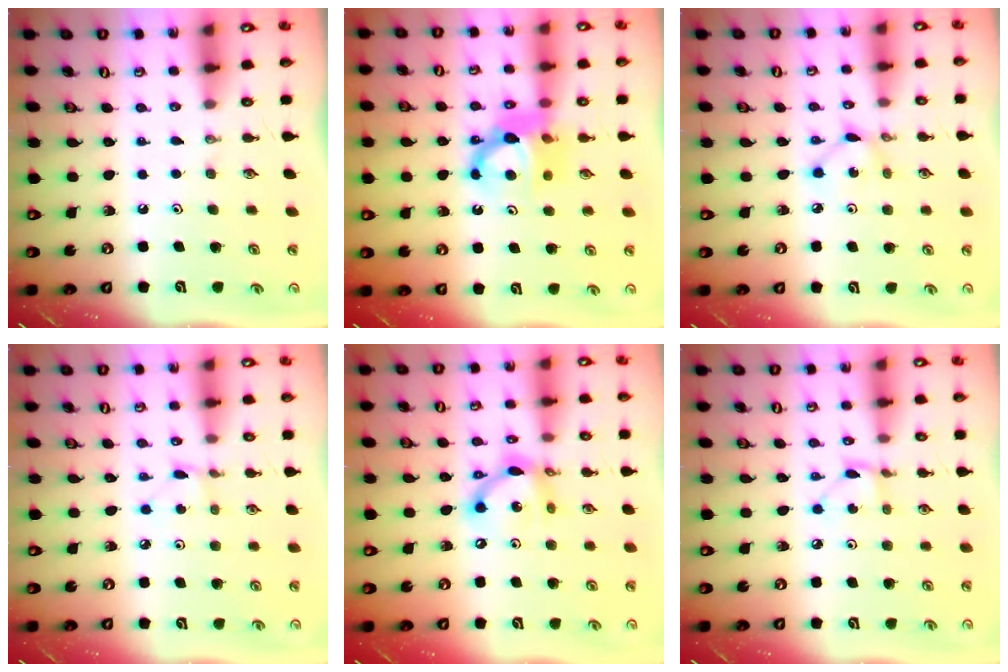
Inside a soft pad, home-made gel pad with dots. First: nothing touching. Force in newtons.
{"total": 10.0, "press": 9.8, "slide": 1.5}
{"total": 2.6, "press": 2.6, "slide": 0.1}
{"total": 1.3, "press": 1.2, "slide": 0.1}
{"total": 11.9, "press": 11.9, "slide": 0.7}
{"total": 2.0, "press": 2.0, "slide": 0.1}